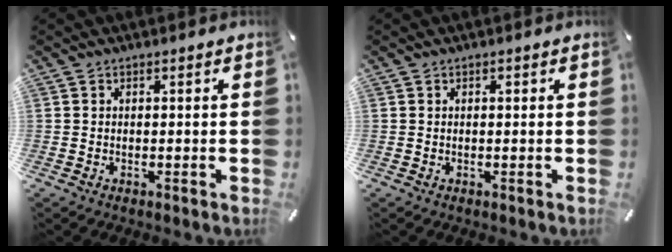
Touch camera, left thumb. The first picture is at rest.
{"total": 0.5, "force": [0.1, 0.3, 0.4], "torque": [-0.009, 0.001, 0.001]}